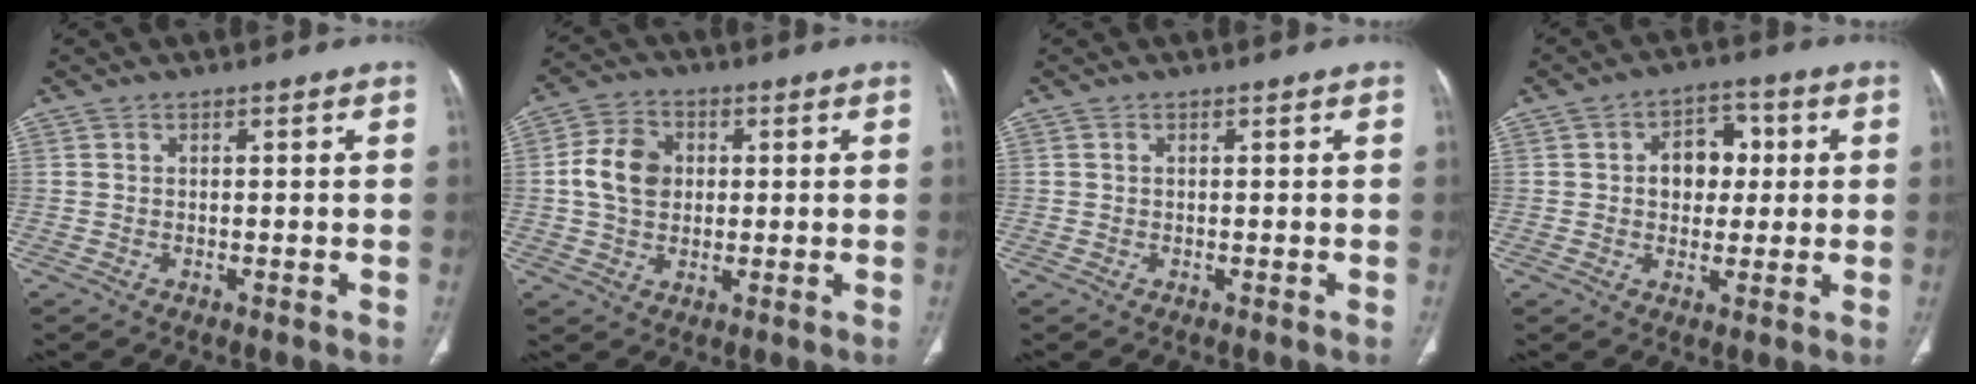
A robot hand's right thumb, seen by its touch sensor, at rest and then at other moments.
{"total": 8.6, "force": [0.8, 6.6, 5.4], "torque": [-0.085, 0.008, 0.010]}
{"total": 0.0}
{"total": 8.1, "force": [1.1, 6.0, 5.2], "torque": [-0.035, 0.012, 0.012]}